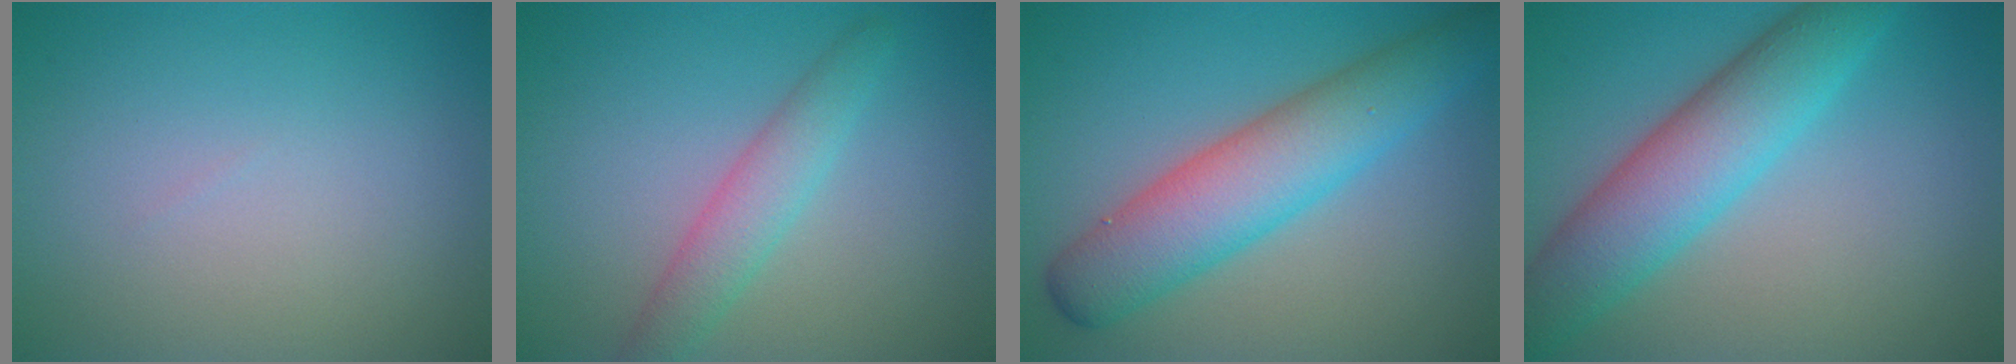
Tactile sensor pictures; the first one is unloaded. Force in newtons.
{"total": 3.2, "press": 3.2, "slide": 0.1}
{"total": 7.1, "press": 7.1, "slide": 0.1}
{"total": 7.0, "press": 7.0, "slide": 0.0}